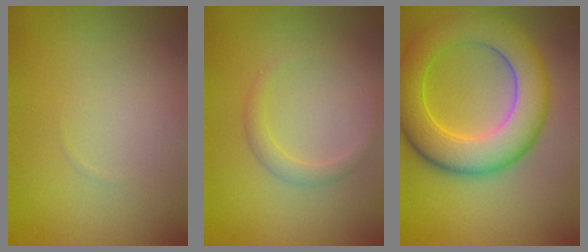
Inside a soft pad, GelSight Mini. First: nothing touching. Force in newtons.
{"total": 1.5, "press": 1.5, "slide": 0.2}
{"total": 8.5, "press": 8.5, "slide": 0.1}